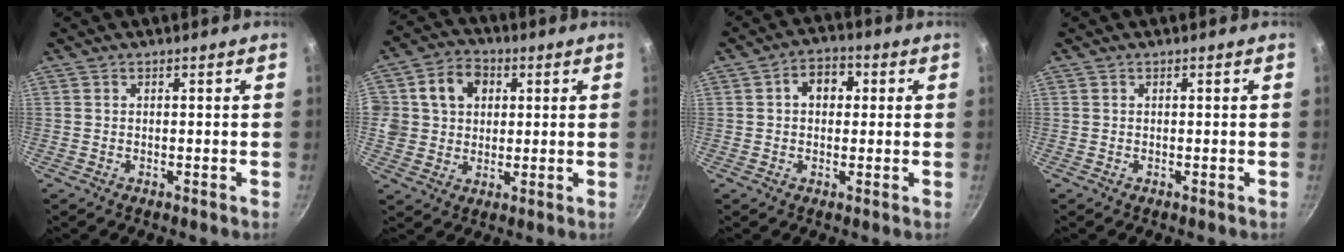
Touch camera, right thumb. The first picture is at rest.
{"total": 9.5, "force": [2.6, 8.0, 4.4], "torque": [-0.046, 0.007, 0.036]}
{"total": 6.2, "force": [1.3, 4.6, 4.0], "torque": [-0.026, 0.012, 0.010]}
{"total": 0.0}